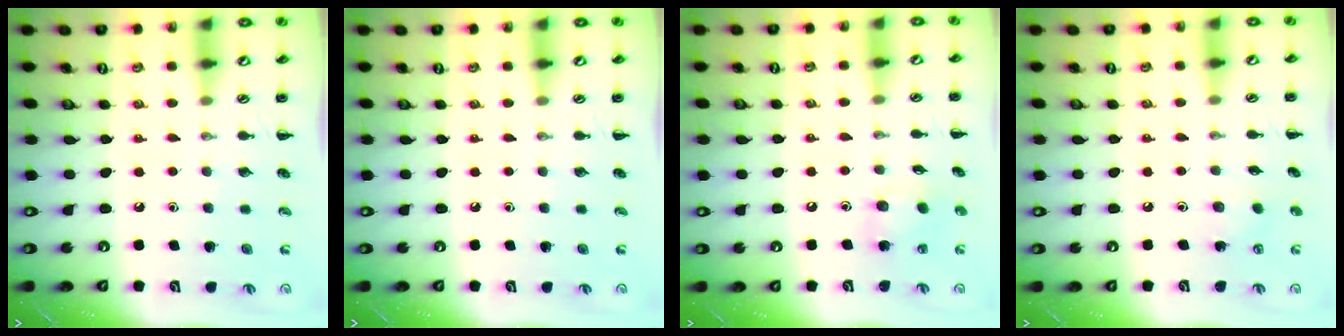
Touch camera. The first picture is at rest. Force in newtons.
{"total": 0.0}
{"total": 8.2, "press": 8.1, "slide": 1.7}
{"total": 2.9, "press": 2.8, "slide": 0.9}